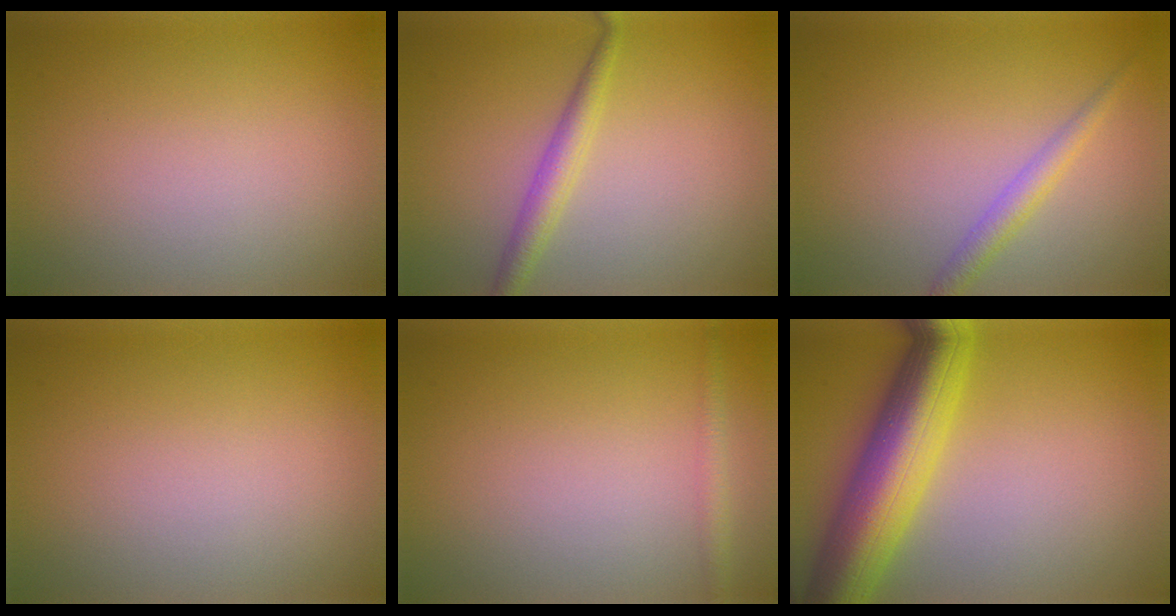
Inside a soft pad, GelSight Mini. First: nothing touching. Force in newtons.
{"total": 2.4, "press": 2.4, "slide": 0.1}
{"total": 1.9, "press": 1.9, "slide": 0.1}
{"total": 0.0}
{"total": 1.3, "press": 1.3, "slide": 0.1}
{"total": 9.8, "press": 9.8, "slide": 0.4}